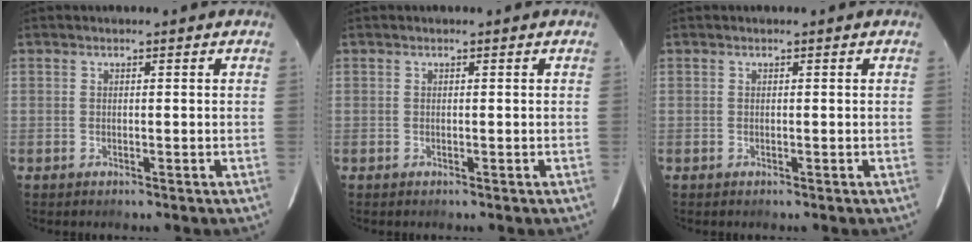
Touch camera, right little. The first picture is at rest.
{"total": 0.0}
{"total": 0.0}